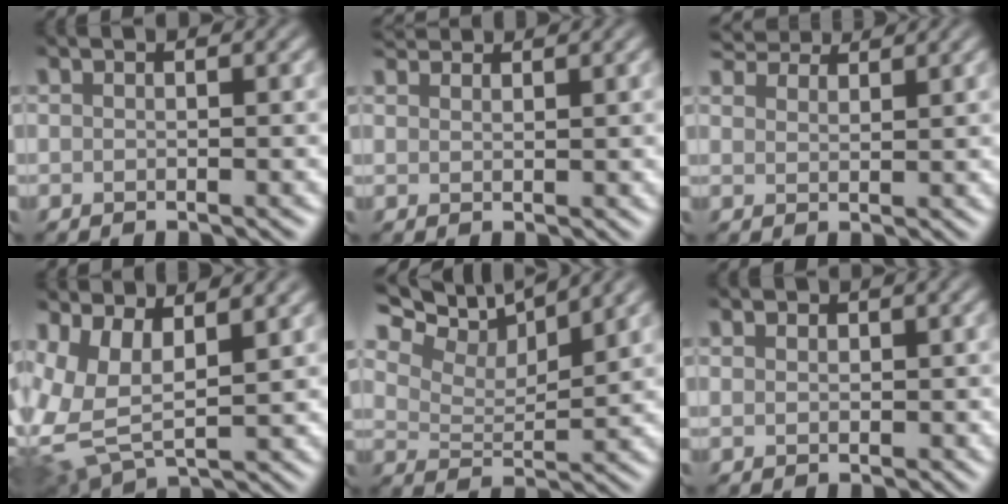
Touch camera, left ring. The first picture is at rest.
{"total": 2.5, "force": [2.3, 0.6, 0.6], "torque": [-0.013, 0.010, 0.037]}
{"total": 5.5, "force": [4.9, 1.7, 1.7], "torque": [-0.045, 0.004, 0.089]}
{"total": 7.5, "force": [2.0, 4.2, 5.8], "torque": [-0.140, -0.009, 0.045]}
{"total": 8.4, "force": [7.0, 2.4, 4.0], "torque": [-0.083, 0.020, 0.099]}
{"total": 1.3, "force": [0.5, 1.0, 0.6], "torque": [-0.007, -0.001, 0.009]}